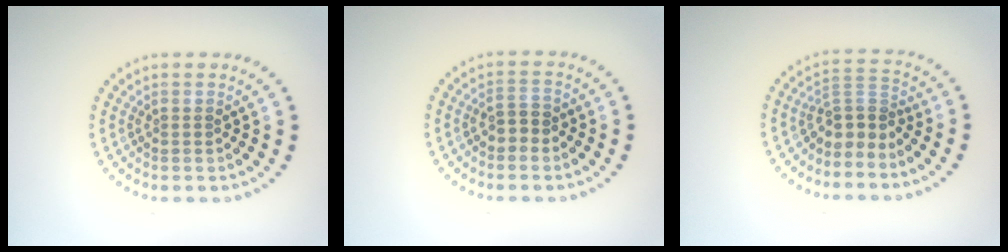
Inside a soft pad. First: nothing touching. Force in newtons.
{"total": 1.9, "press": 1.8, "slide": 0.6}
{"total": 3.0, "press": 2.1, "slide": 2.1}